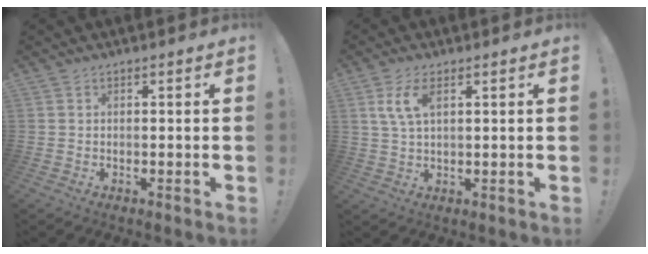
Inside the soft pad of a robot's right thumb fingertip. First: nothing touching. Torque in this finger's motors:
{"motor_torque": [0.00, 0.00, 0.01, 0.00, 0.00]}